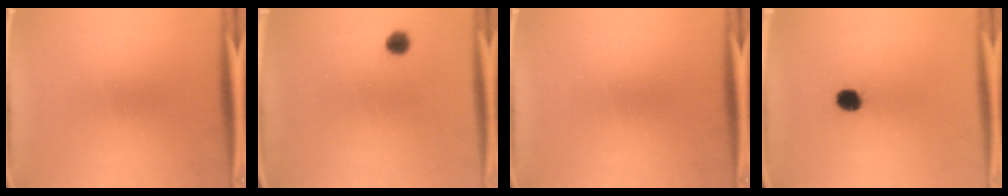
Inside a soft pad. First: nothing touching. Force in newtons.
{"total": 2.3}
{"total": 0.0}
{"total": 4.2}